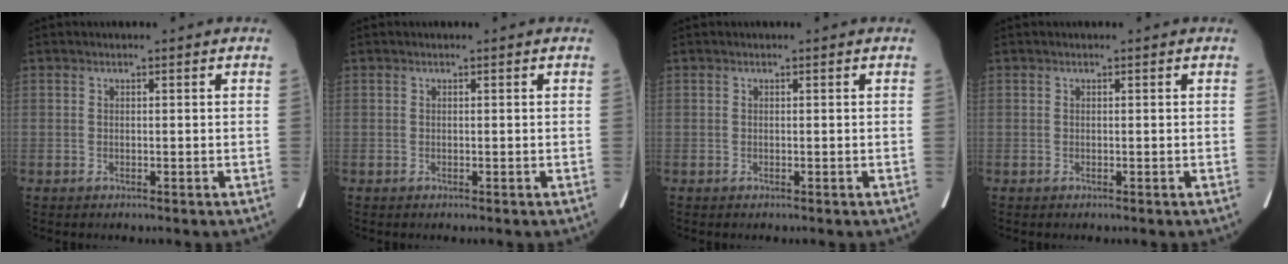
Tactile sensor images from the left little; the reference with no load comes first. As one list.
[{"total": 0.0}, {"total": 0.0}, {"total": 0.0}]